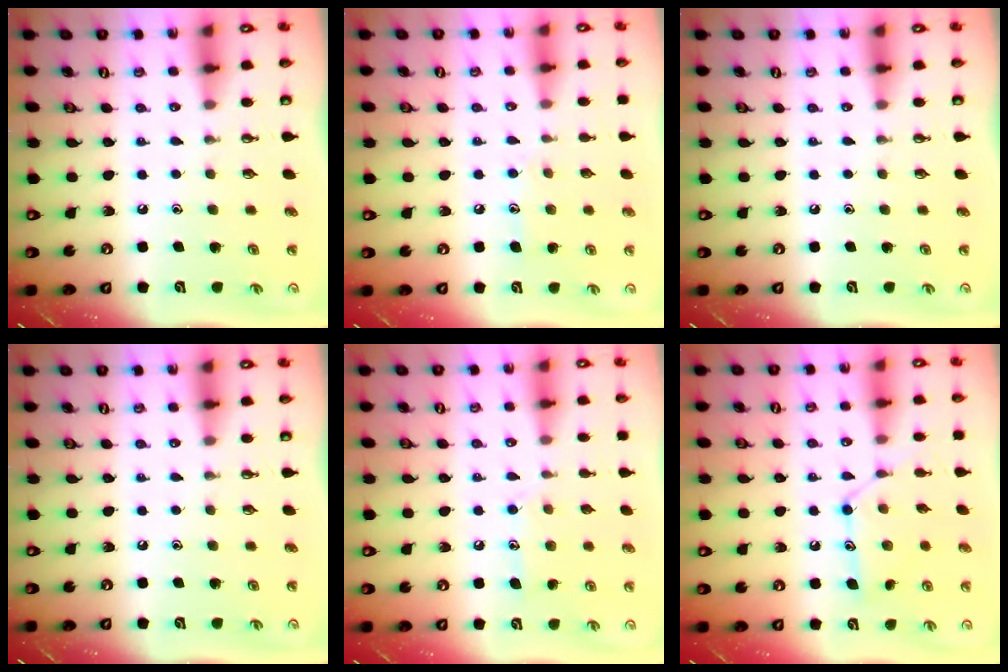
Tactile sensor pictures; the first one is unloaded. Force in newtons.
{"total": 7.0, "press": 7.0, "slide": 0.6}
{"total": 0.0}
{"total": 0.0}
{"total": 9.6, "press": 9.6, "slide": 0.6}
{"total": 11.6, "press": 11.6, "slide": 0.2}